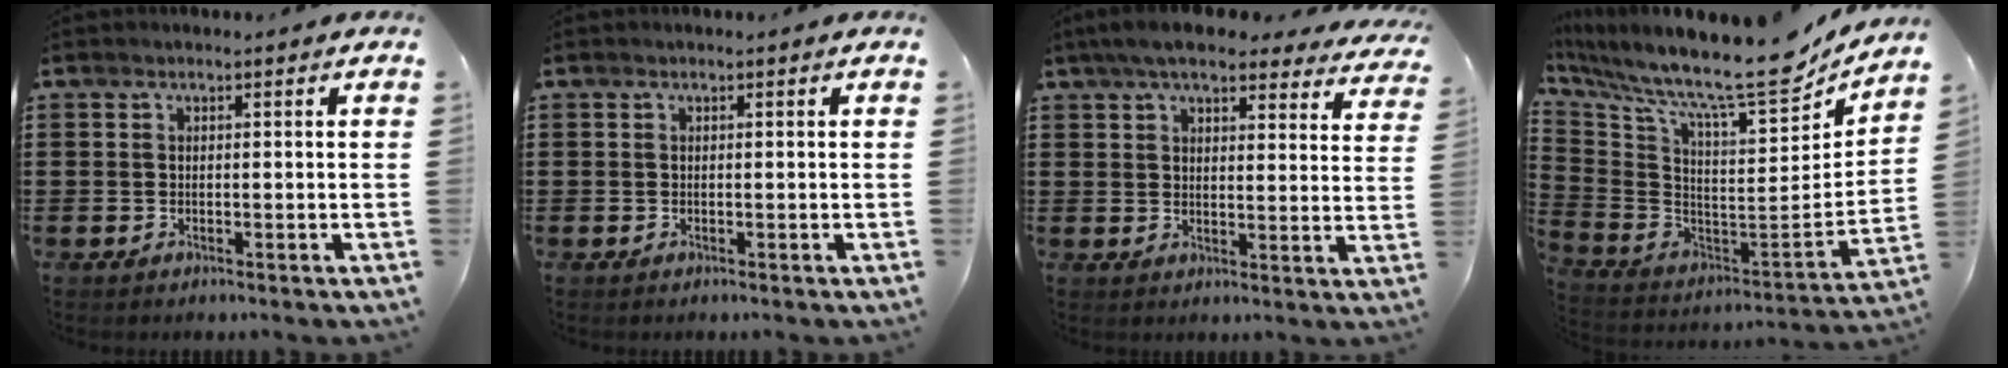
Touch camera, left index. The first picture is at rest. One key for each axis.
{"total": 0.0}
{"total": 6.9, "fx": 5.9, "fy": 1.2, "fz": 3.3, "tx": -0.076, "ty": -0.014, "tz": 0.107}
{"total": 12.4, "fx": 10.1, "fy": 1.7, "fz": 6.9, "tx": -0.139, "ty": -0.098, "tz": 0.160}